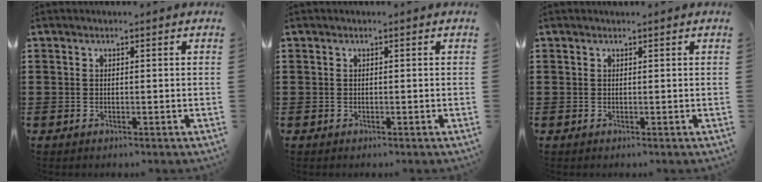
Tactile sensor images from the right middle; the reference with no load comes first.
{"total": 0.0}
{"total": 0.0}